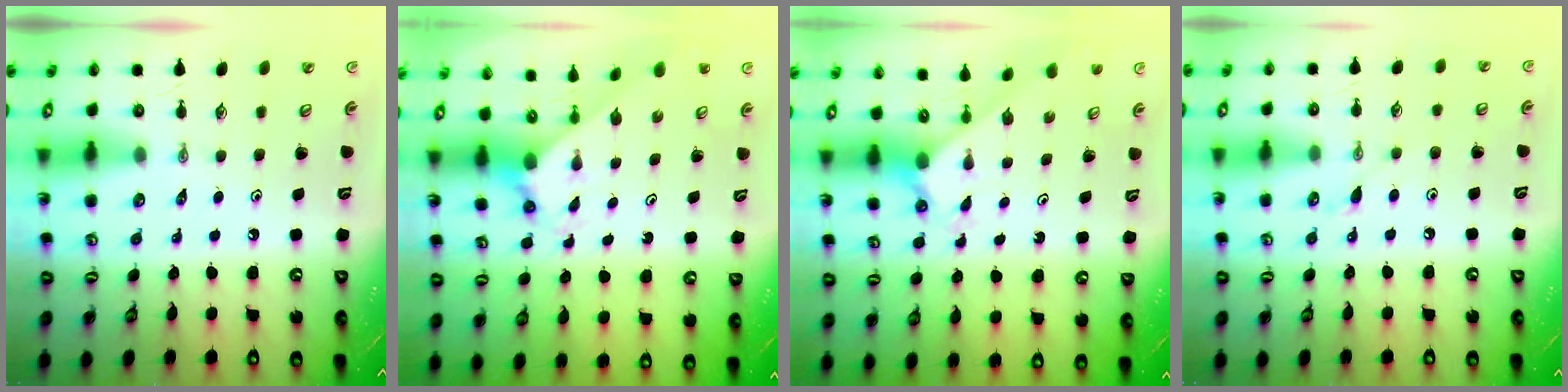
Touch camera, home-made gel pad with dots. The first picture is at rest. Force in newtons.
{"total": 2.3, "press": 2.3, "slide": 0.2}
{"total": 2.0, "press": 2.0, "slide": 0.2}
{"total": 5.9, "press": 5.8, "slide": 0.7}